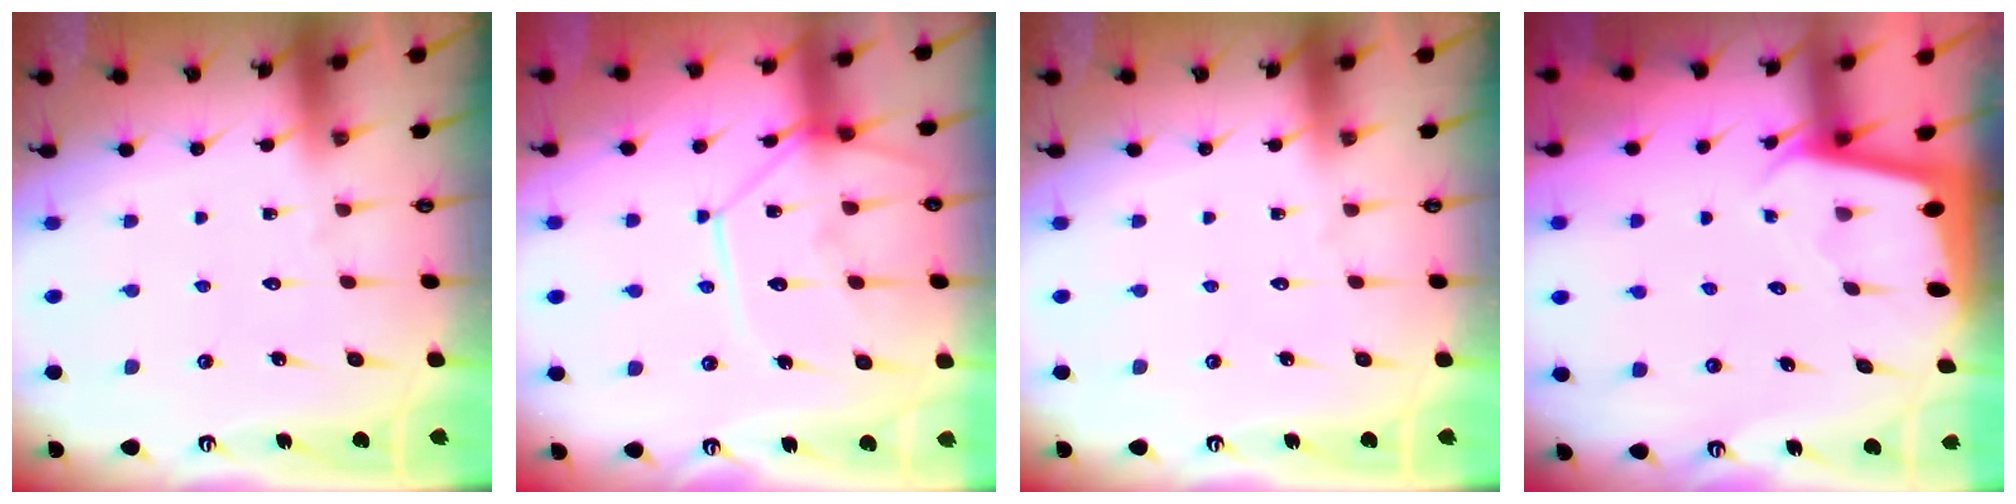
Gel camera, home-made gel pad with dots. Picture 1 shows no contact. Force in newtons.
{"total": 14.0, "press": 14.0, "slide": 1.5}
{"total": 0.0}
{"total": 1.8, "press": 1.8, "slide": 0.1}